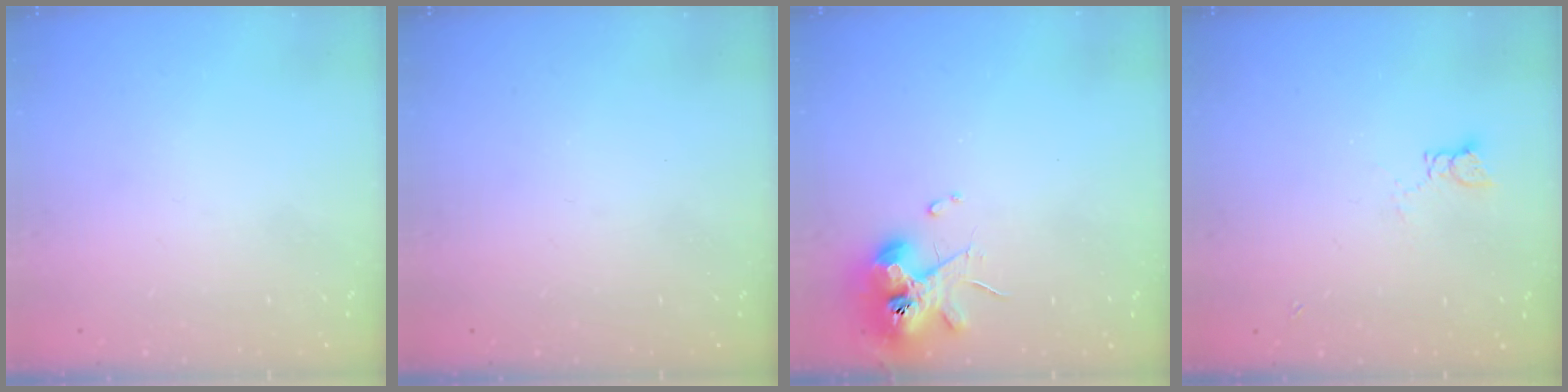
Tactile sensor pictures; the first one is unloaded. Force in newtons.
{"total": 0.0}
{"total": 11.4, "press": 11.3, "slide": 1.6}
{"total": 2.8, "press": 2.8, "slide": 0.4}